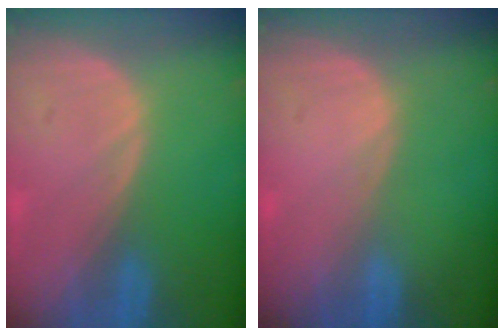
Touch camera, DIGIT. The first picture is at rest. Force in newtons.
{"total": 0.0}